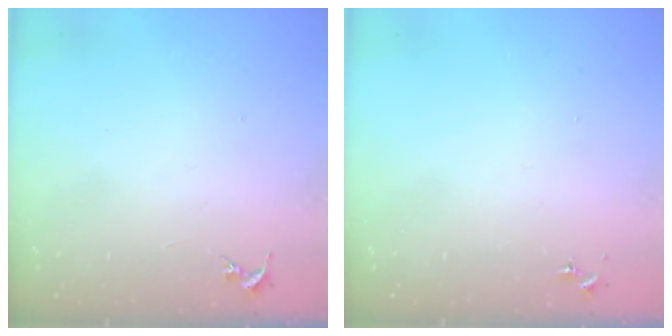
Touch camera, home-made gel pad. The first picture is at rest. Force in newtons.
{"total": 0.0}